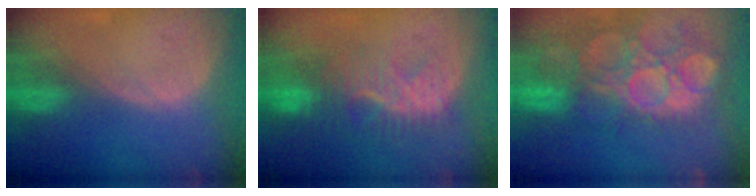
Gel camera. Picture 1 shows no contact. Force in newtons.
{"total": 9.5, "press": 8.6, "slide": 4.1}
{"total": 15.0, "press": 12.6, "slide": 8.2}